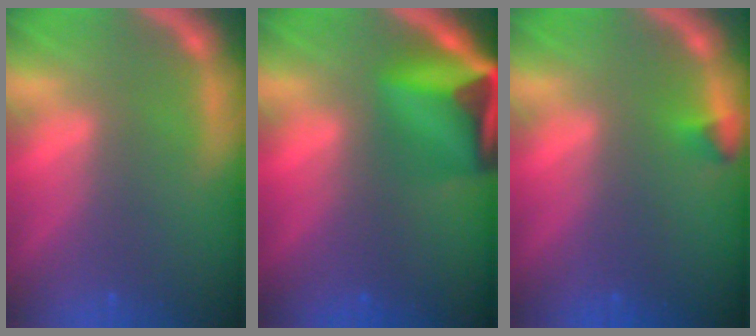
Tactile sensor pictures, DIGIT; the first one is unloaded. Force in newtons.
{"total": 9.0}
{"total": 0.9}